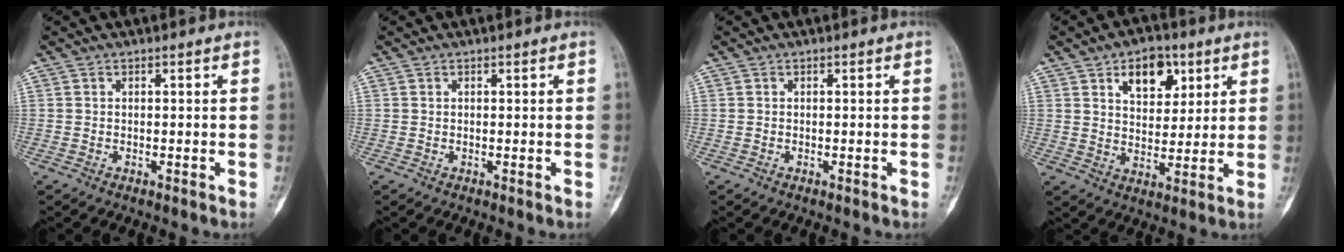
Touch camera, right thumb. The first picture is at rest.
{"total": 0.0}
{"total": 0.0}
{"total": 9.8, "force": [4.6, 6.1, 6.1], "torque": [-0.049, -0.018, 0.070]}